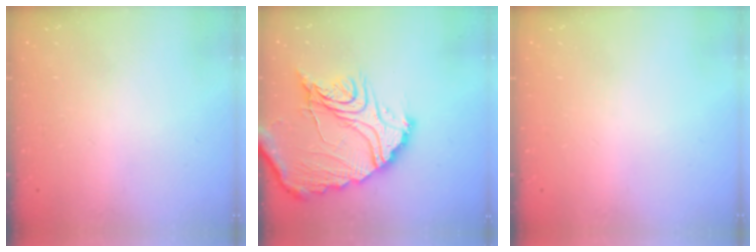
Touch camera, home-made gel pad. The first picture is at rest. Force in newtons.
{"total": 22.0, "press": 21.9, "slide": 2.1}
{"total": 0.0}